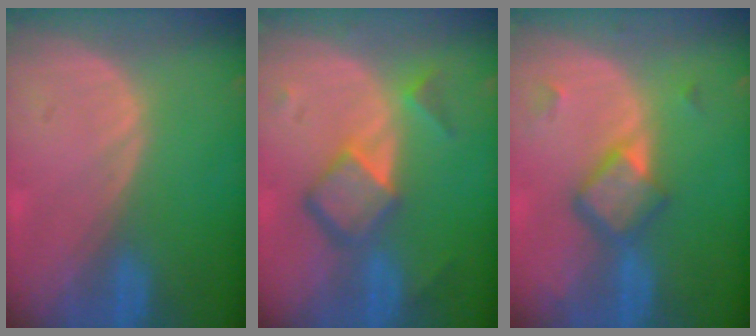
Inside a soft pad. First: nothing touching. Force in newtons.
{"total": 6.9, "press": 5.9, "slide": 3.6}
{"total": 5.9, "press": 5.0, "slide": 3.0}